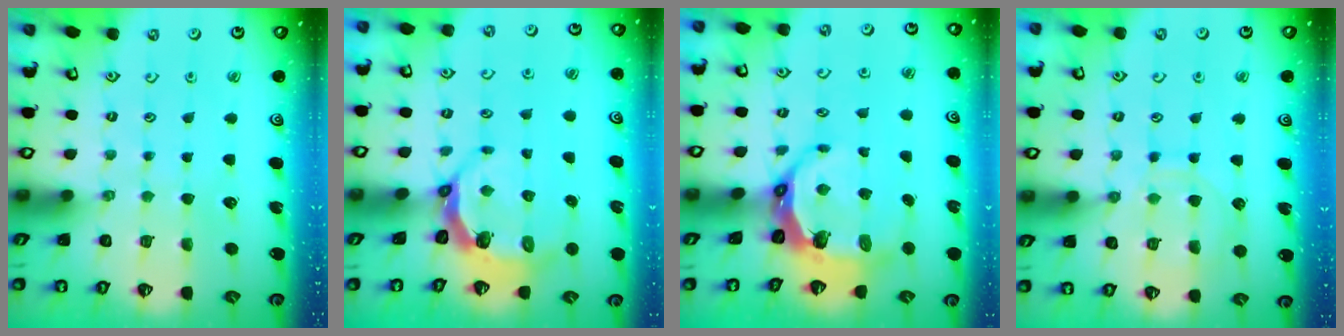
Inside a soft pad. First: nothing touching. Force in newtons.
{"total": 4.8, "press": 3.6, "slide": 3.2}
{"total": 9.1, "press": 7.8, "slide": 4.7}
{"total": 10.3, "press": 10.2, "slide": 1.0}